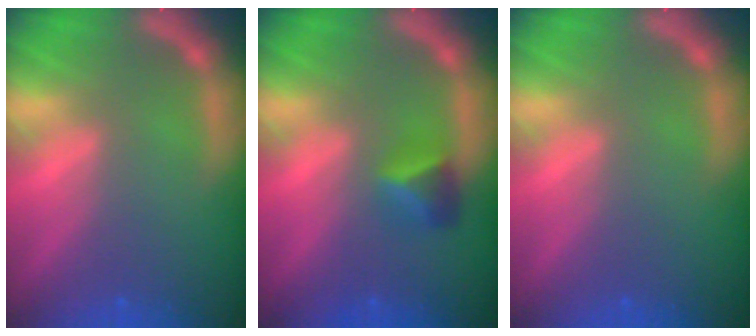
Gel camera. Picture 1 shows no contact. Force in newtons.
{"total": 2.4}
{"total": 0.0}